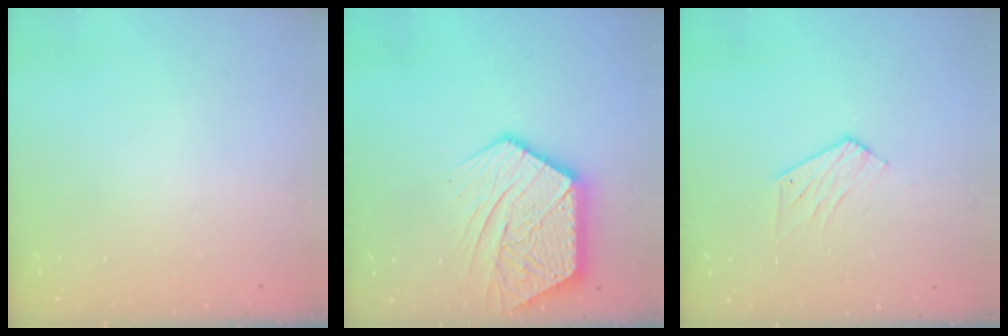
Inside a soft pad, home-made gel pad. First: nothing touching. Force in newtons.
{"total": 16.7, "press": 16.6, "slide": 1.5}
{"total": 5.4, "press": 5.4, "slide": 0.5}